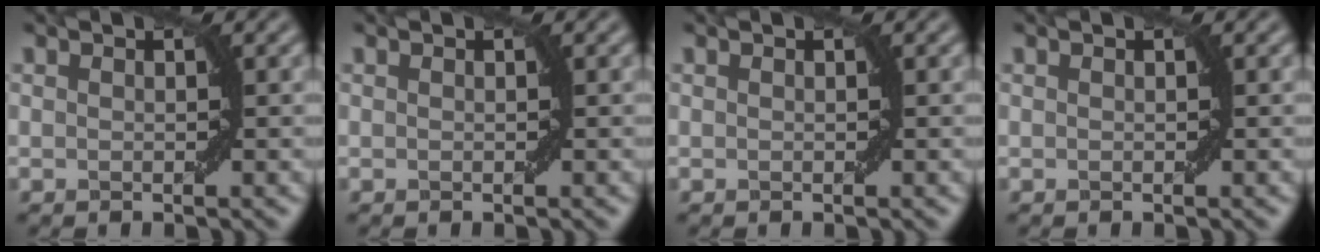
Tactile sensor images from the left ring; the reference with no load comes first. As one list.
[{"total": 0.0}, {"total": 0.0}, {"total": 0.0}]